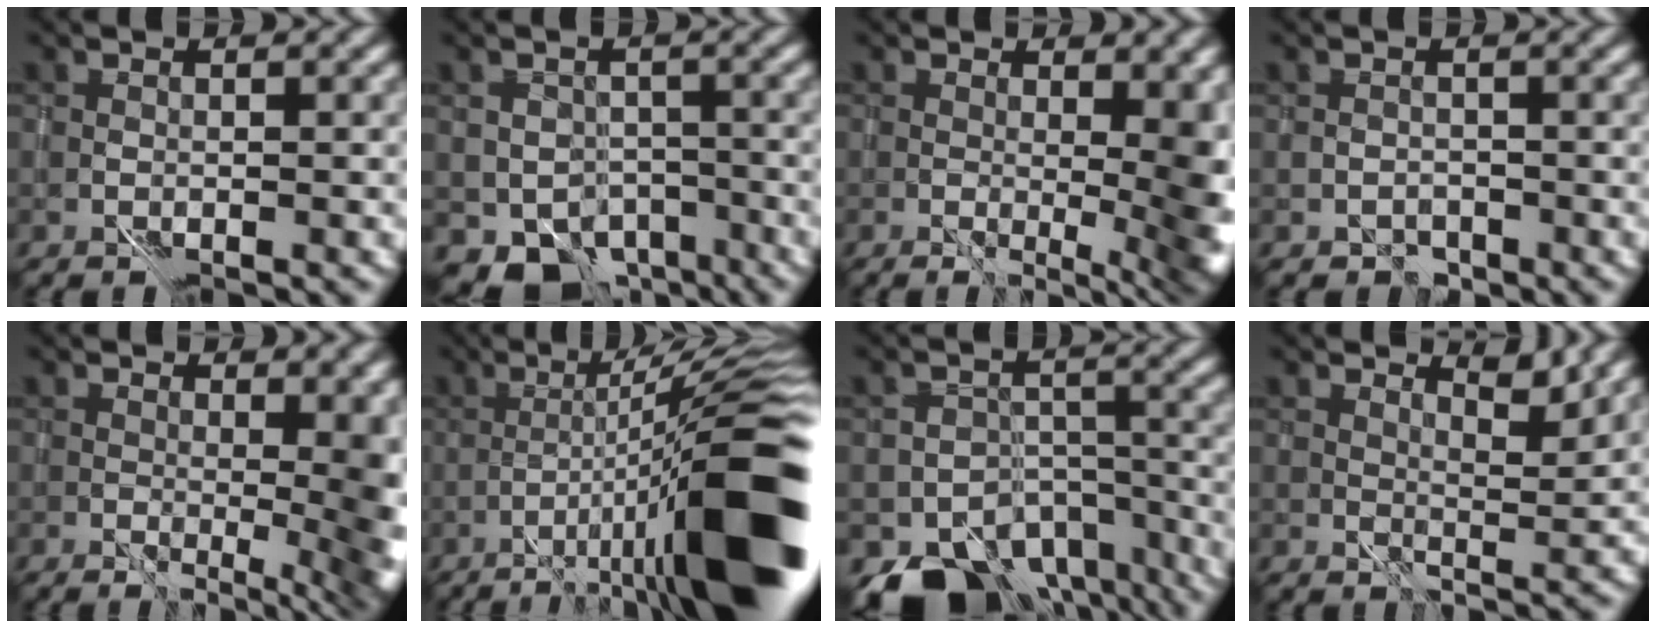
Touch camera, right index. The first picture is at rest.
{"total": 5.6, "force": [-3.2, 3.7, 2.7], "torque": [-0.027, -0.010, -0.043]}
{"total": 9.0, "force": [1.0, 3.2, 8.4], "torque": [-0.063, 0.006, 0.027]}
{"total": 0.6, "force": [0.3, 0.5, -0.2], "torque": [0.009, 0.009, 0.007]}
{"total": 9.7, "force": [1.0, 3.8, 8.9], "torque": [-0.059, 0.006, 0.032]}
{"total": 14.4, "force": [-3.8, 2.0, 13.7], "torque": [-0.197, 0.035, -0.045]}
{"total": 11.2, "force": [-8.2, 6.5, 3.8], "torque": [-0.042, -0.006, -0.094]}
{"total": 3.1, "force": [3.1, 0.1, 0.6], "torque": [-0.007, -0.001, 0.054]}